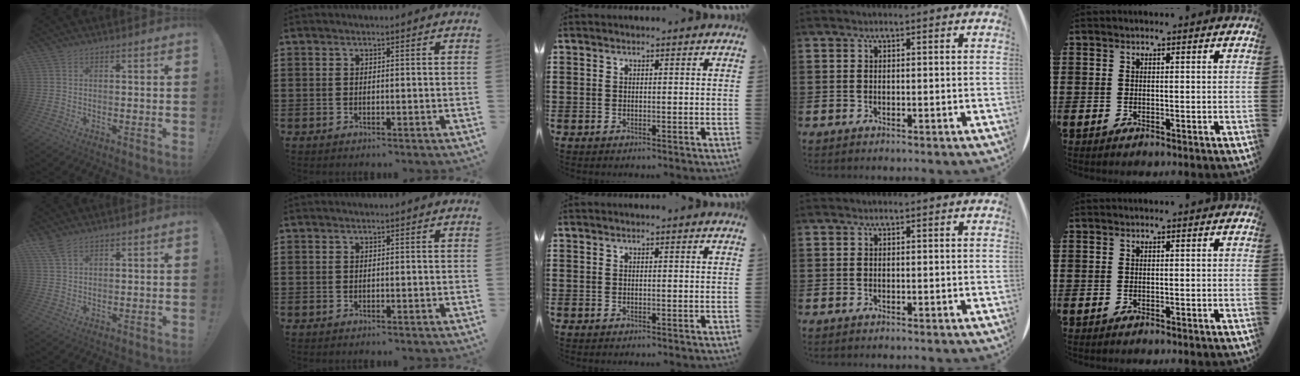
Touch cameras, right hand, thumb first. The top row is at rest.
{"thumb": {"total": 4.1, "force": [2.9, 1.8, 2.3], "torque": [-0.046, -0.011, 0.056]}}